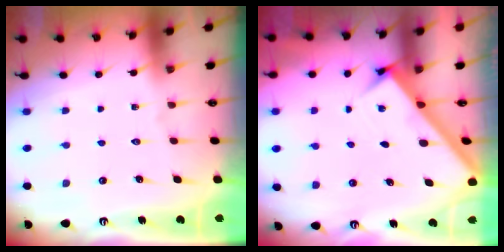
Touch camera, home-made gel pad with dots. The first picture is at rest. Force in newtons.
{"total": 2.6, "press": 2.6, "slide": 0.3}